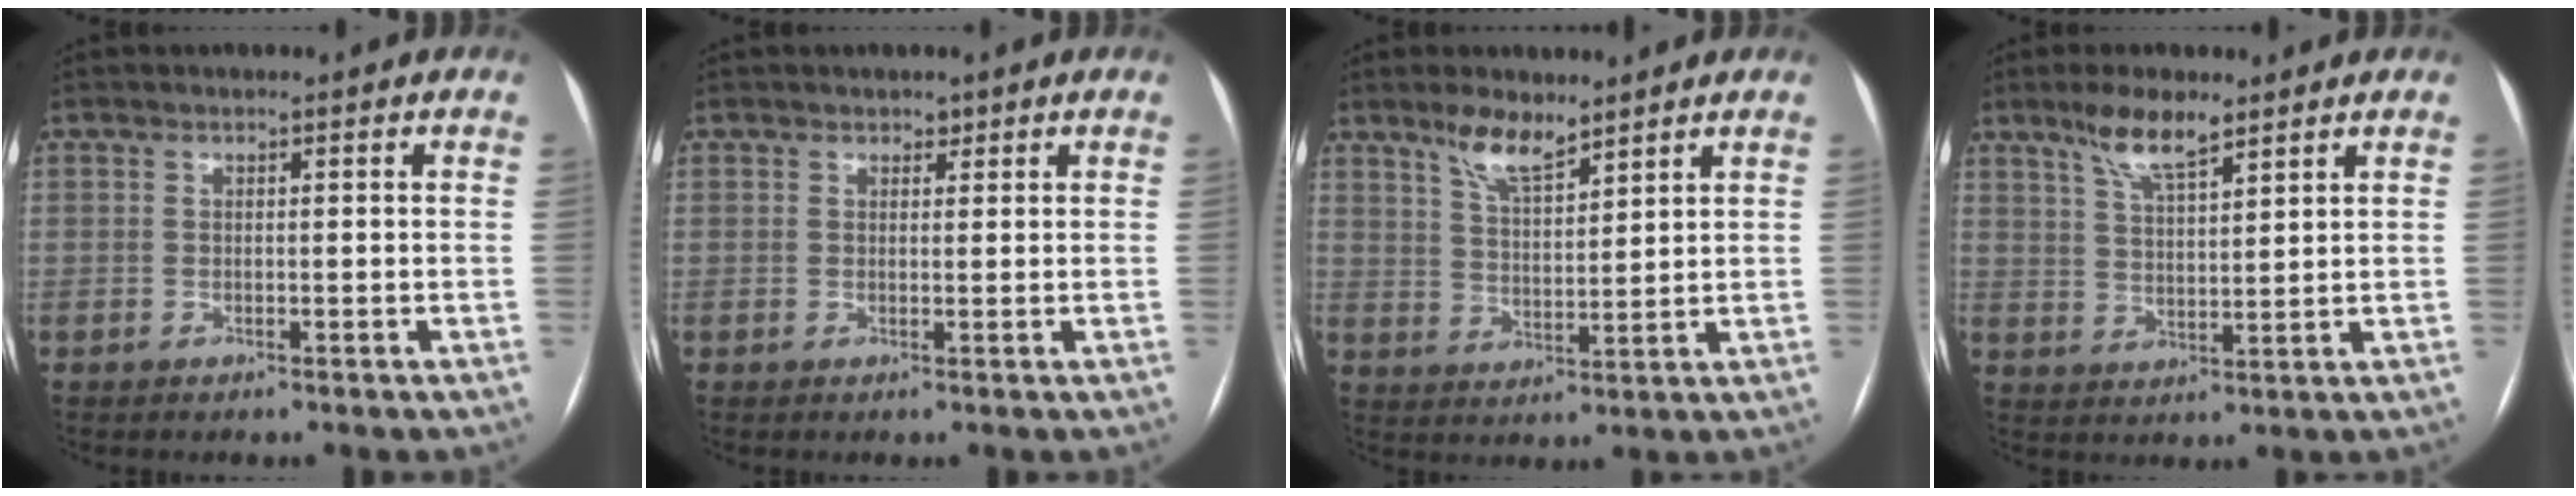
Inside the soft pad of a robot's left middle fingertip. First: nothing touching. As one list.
[{"total": 1.2, "force": [0.9, 0.7, 0.3], "torque": [-0.003, -0.004, 0.011]}, {"total": 6.0, "force": [4.8, 1.3, 3.4], "torque": [-0.069, -0.001, 0.091]}, {"total": 6.7, "force": [5.0, 1.3, 4.4], "torque": [-0.089, 0.003, 0.094]}]